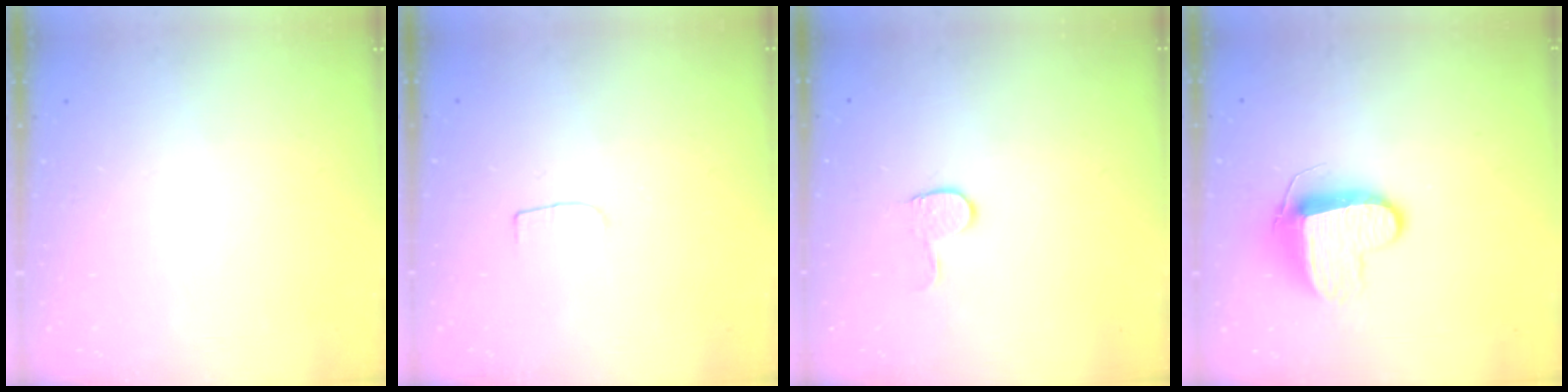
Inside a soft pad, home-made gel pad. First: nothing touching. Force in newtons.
{"total": 3.0, "press": 3.0, "slide": 0.3}
{"total": 4.4, "press": 4.4, "slide": 0.4}
{"total": 9.4, "press": 9.4, "slide": 0.2}